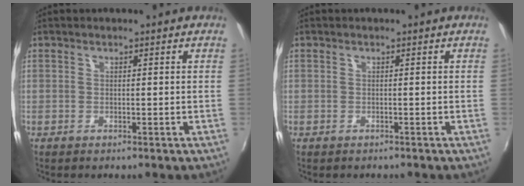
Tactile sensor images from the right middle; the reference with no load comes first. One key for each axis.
{"total": 0.0}